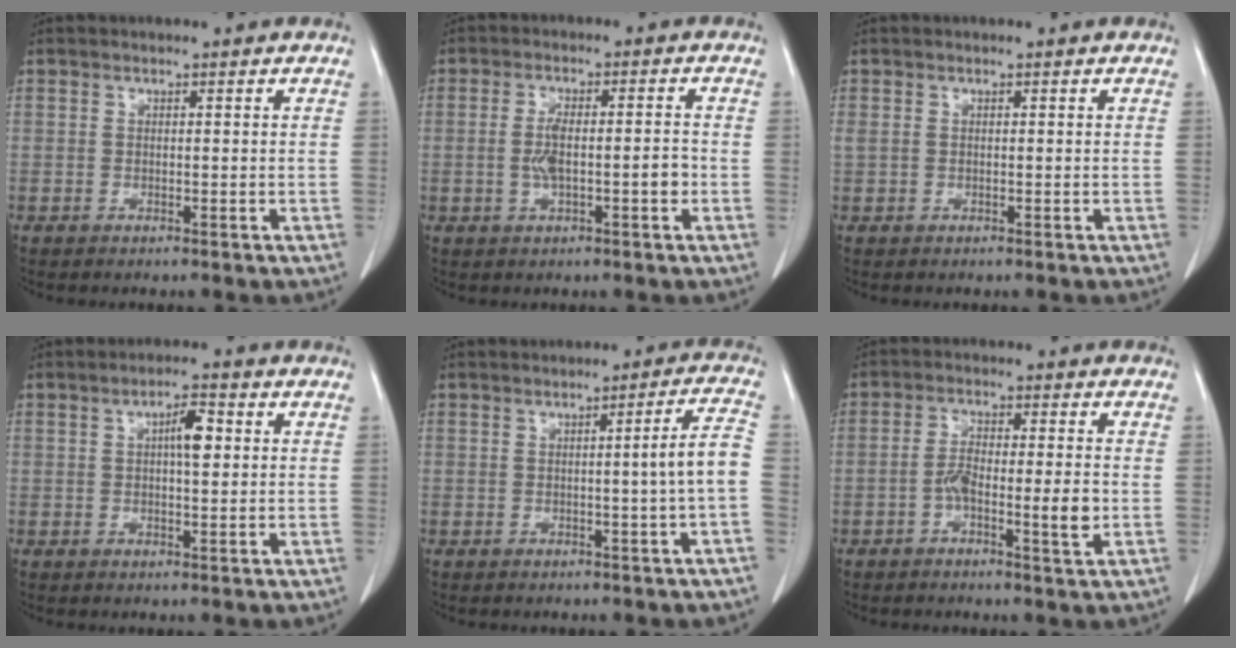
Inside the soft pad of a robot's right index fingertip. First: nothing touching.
{"total": 5.8, "force": [-1.1, 1.5, 5.5], "torque": [-0.108, 0.011, -0.016]}
{"total": 0.7, "force": [0.2, 0.5, 0.5], "torque": [-0.023, 0.013, 0.011]}
{"total": 4.3, "force": [0.9, 1.1, 4.0], "torque": [-0.068, 0.008, 0.012]}
{"total": 5.4, "force": [-0.9, -1.1, 5.2], "torque": [-0.068, 0.006, -0.013]}
{"total": 6.3, "force": [-1.7, 1.0, 6.0], "torque": [-0.108, 0.004, -0.030]}